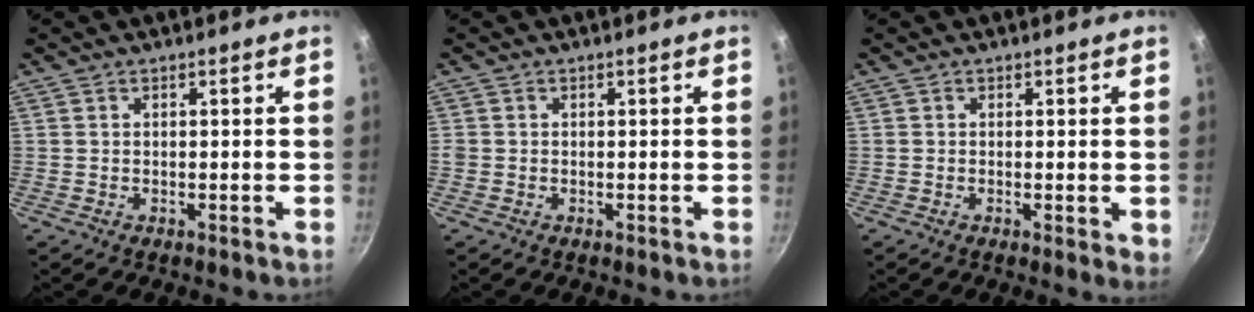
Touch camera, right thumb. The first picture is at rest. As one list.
[{"total": 0.9, "force": [-0.2, 0.8, 0.3], "torque": [-0.006, 0.002, -0.004]}, {"total": 2.0, "force": [-0.2, 0.6, 1.9], "torque": [-0.026, -0.008, -0.004]}]